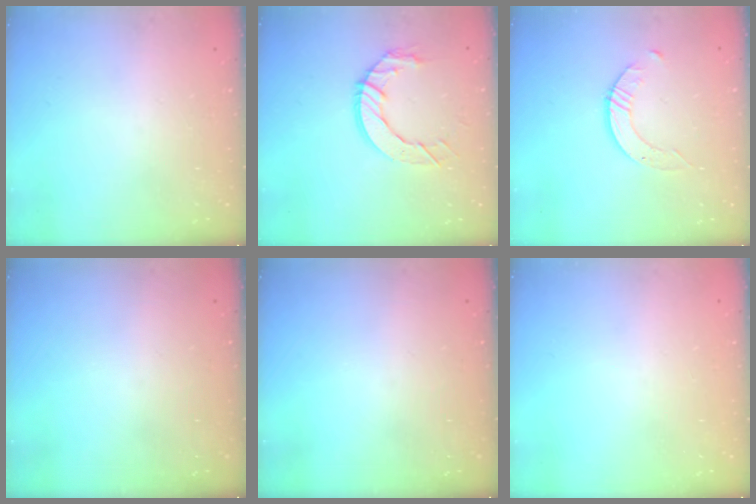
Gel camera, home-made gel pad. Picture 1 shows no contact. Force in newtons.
{"total": 9.1, "press": 9.1, "slide": 0.5}
{"total": 3.2, "press": 3.1, "slide": 0.4}
{"total": 0.0}
{"total": 0.0}
{"total": 0.0}